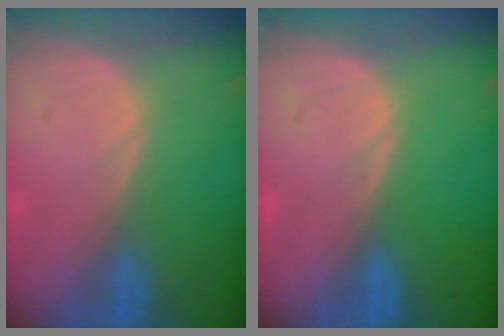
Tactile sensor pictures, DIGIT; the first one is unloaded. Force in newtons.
{"total": 0.0}